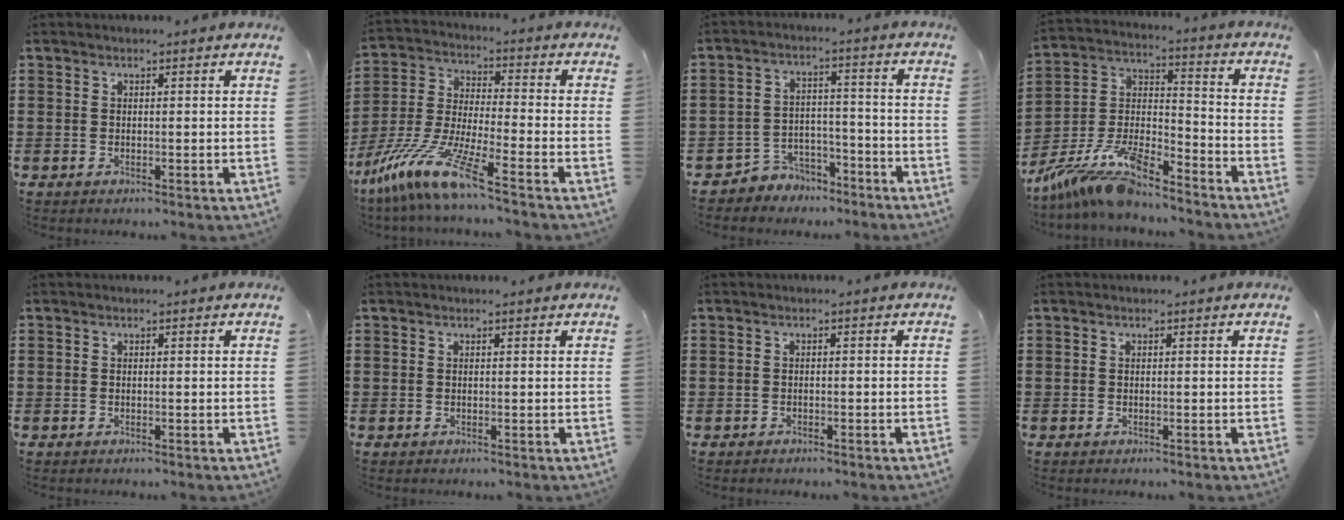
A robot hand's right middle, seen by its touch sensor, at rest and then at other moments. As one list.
[{"total": 11.7, "force": [-9.1, 0.2, 7.4], "torque": [-0.171, -0.005, -0.188]}, {"total": 4.7, "force": [-4.3, 1.8, 0.0], "torque": [-0.010, 0.008, -0.091]}, {"total": 11.4, "force": [-10.0, 1.9, 5.2], "torque": [-0.113, 0.014, -0.200]}, {"total": 0.0}, {"total": 0.0}, {"total": 0.9, "force": [-0.8, 0.4, 0.0], "torque": [-0.002, 0.002, -0.019]}, {"total": 0.0}]